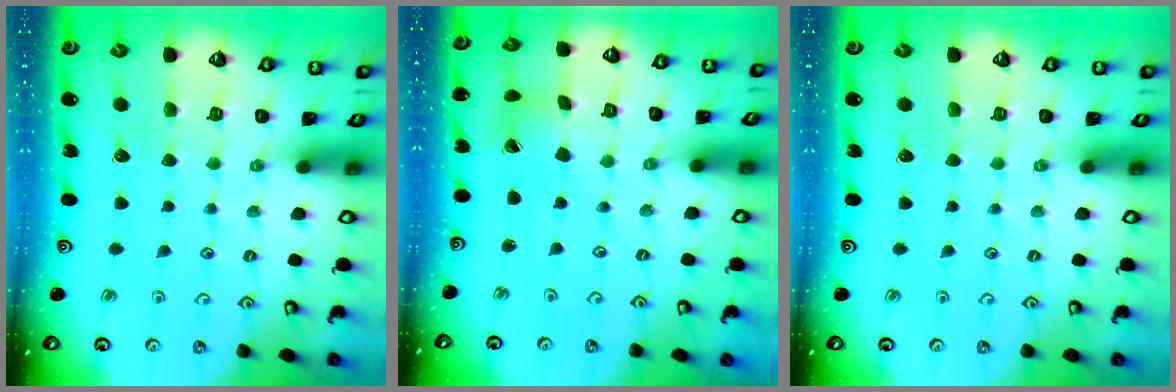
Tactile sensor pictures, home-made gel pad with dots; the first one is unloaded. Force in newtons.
{"total": 2.3, "press": 2.3, "slide": 0.3}
{"total": 0.0}